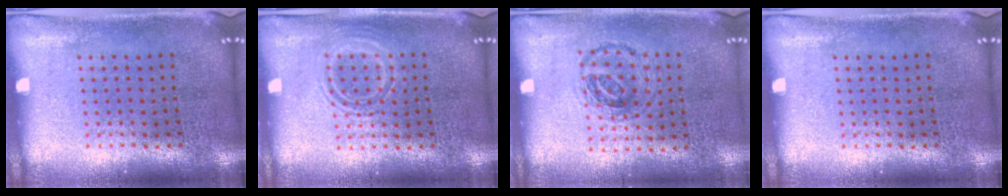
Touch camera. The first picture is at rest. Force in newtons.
{"total": 1.0, "press": 0.9, "slide": 0.3}
{"total": 1.0, "press": 0.9, "slide": 0.3}
{"total": 0.0}